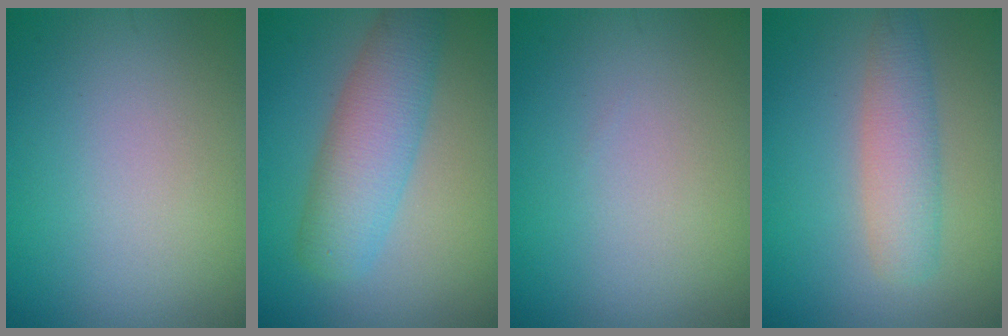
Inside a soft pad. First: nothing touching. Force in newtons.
{"total": 5.6, "press": 5.6, "slide": 0.2}
{"total": 0.0}
{"total": 3.5, "press": 3.5, "slide": 0.2}